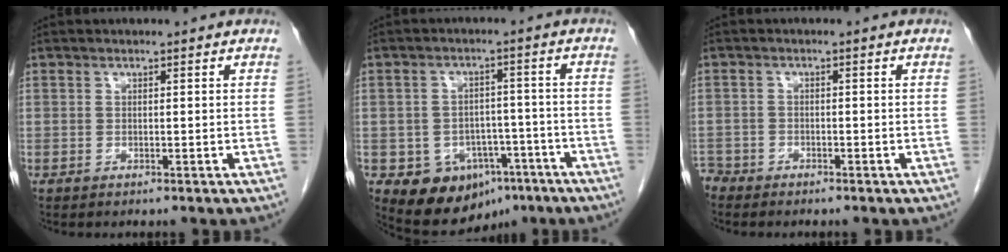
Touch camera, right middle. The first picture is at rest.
{"total": 10.4, "force": [-5.6, 7.3, 4.9], "torque": [-0.067, 0.018, -0.071]}
{"total": 2.8, "force": [-2.6, 1.0, 0.2], "torque": [-0.002, -0.001, -0.049]}